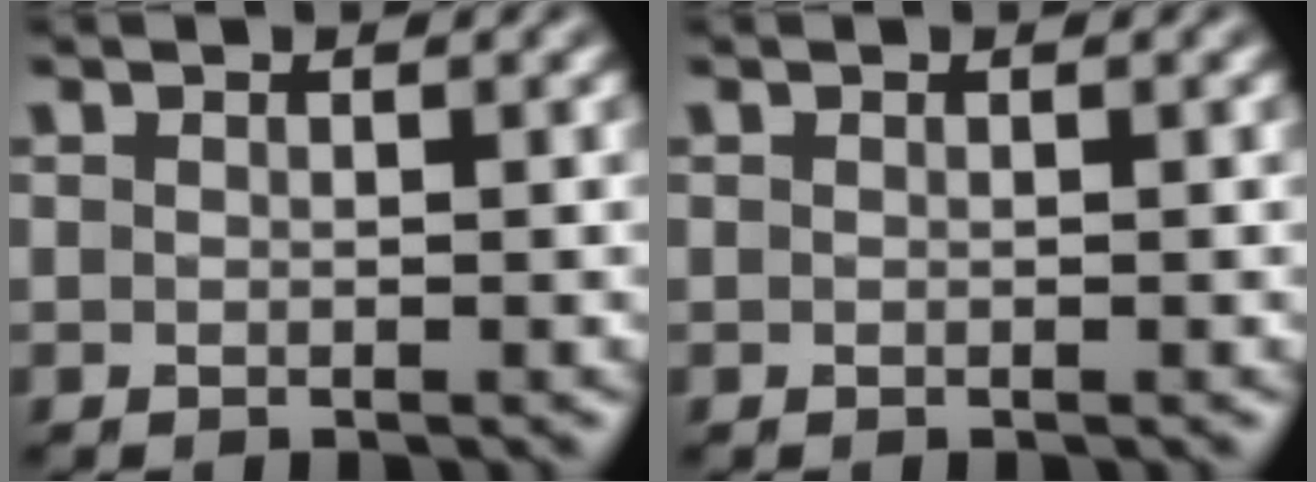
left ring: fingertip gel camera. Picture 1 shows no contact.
{"total": 0.0}